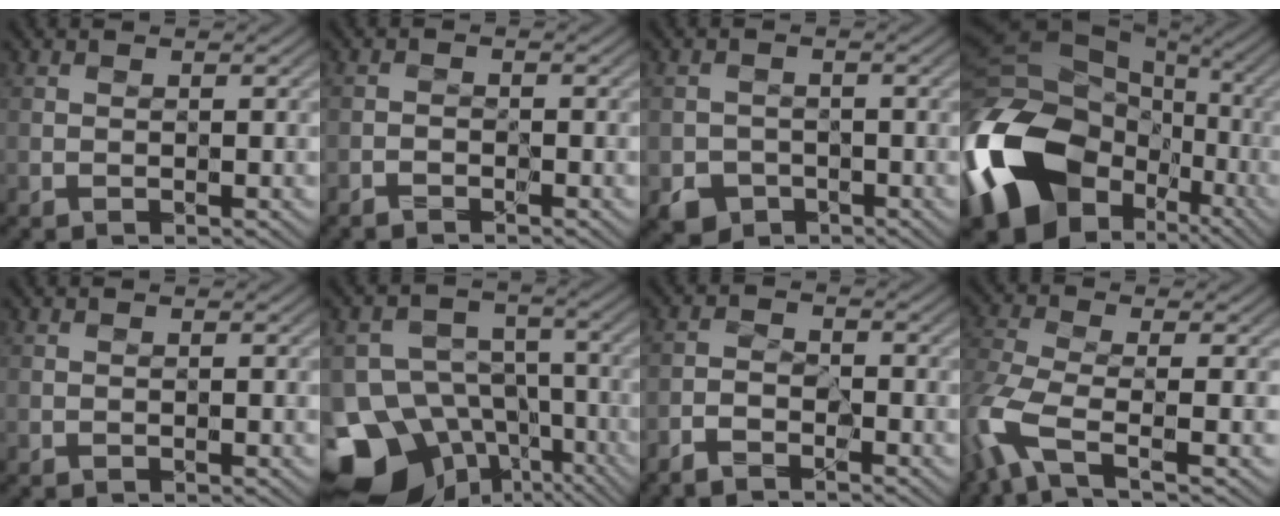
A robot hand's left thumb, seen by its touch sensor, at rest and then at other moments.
{"total": 1.3, "force": [-1.3, 0.2, 0.3], "torque": [-0.007, 0.003, -0.026]}
{"total": 3.0, "force": [-1.7, 2.4, 0.7], "torque": [-0.014, -0.006, -0.034]}
{"total": 19.4, "force": [-7.2, 14.1, 11.2], "torque": [-0.273, -0.026, -0.131]}
{"total": 0.0}
{"total": 16.3, "force": [-9.7, 11.7, 5.8], "torque": [-0.141, -0.037, -0.141]}
{"total": 2.6, "force": [-2.4, 0.5, 1.0], "torque": [-0.019, 0.005, -0.053]}
{"total": 7.2, "force": [-3.5, 2.0, 5.9], "torque": [-0.154, -0.008, -0.088]}